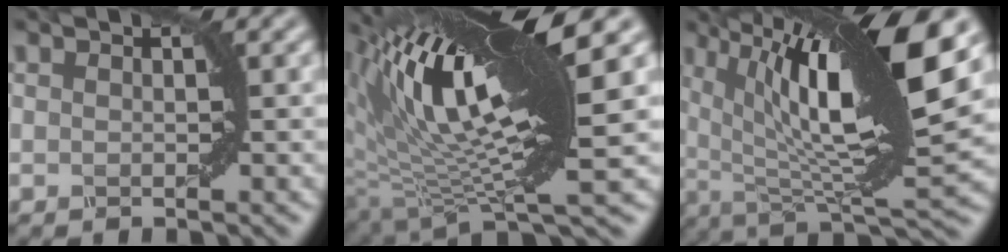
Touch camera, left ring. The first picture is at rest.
{"total": 14.6, "force": [4.4, 3.7, 13.4], "torque": [-0.223, 0.008, 0.084]}
{"total": 15.5, "force": [4.9, 4.3, 14.0], "torque": [-0.229, 0.011, 0.087]}